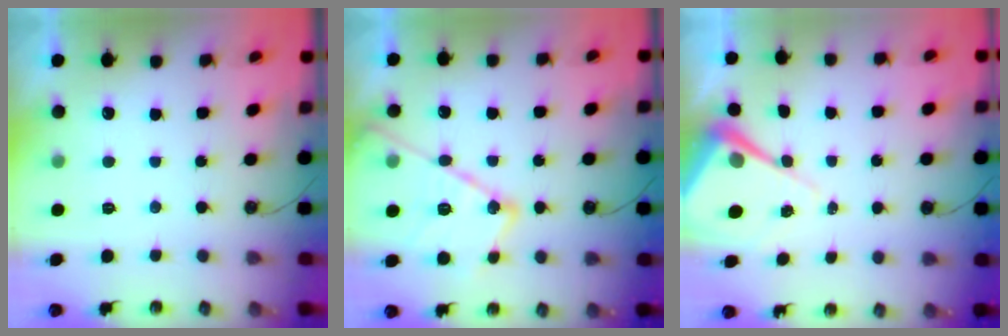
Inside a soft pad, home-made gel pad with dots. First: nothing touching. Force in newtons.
{"total": 17.9, "press": 17.9, "slide": 1.0}
{"total": 9.5, "press": 9.5, "slide": 1.0}